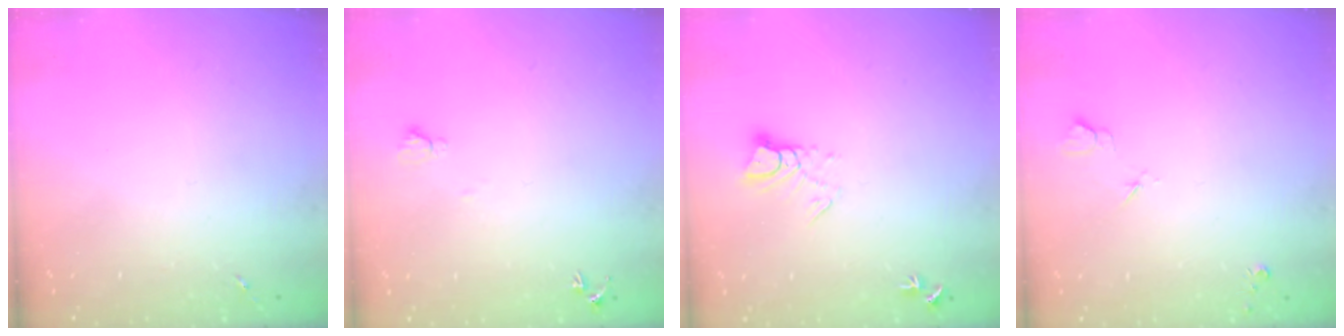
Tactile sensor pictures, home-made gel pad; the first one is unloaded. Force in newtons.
{"total": 4.8, "press": 4.8, "slide": 0.6}
{"total": 5.5, "press": 5.5, "slide": 0.4}
{"total": 3.6, "press": 3.5, "slide": 0.8}